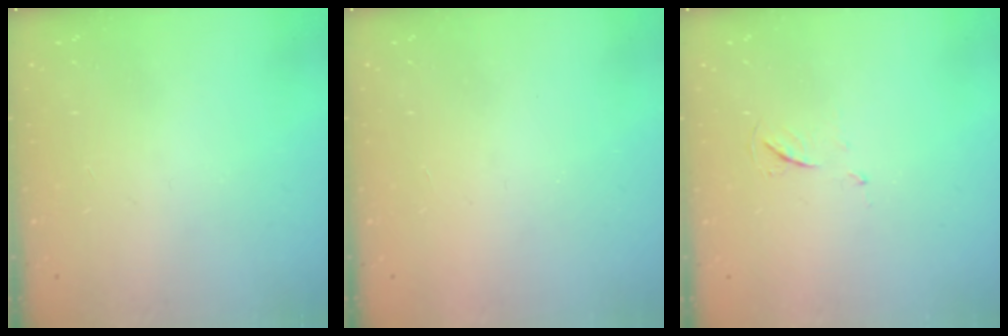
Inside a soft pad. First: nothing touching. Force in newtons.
{"total": 1.7, "press": 1.6, "slide": 0.1}
{"total": 4.9, "press": 4.9, "slide": 0.7}